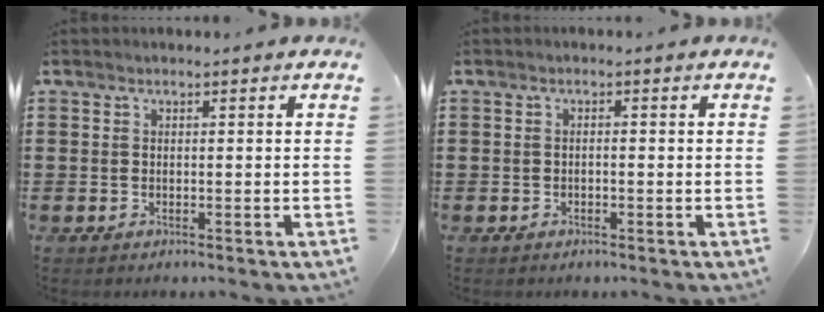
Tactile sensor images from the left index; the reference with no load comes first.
{"total": 0.6, "force": [-0.5, 0.2, 0.3], "torque": [-0.009, -0.004, -0.009]}